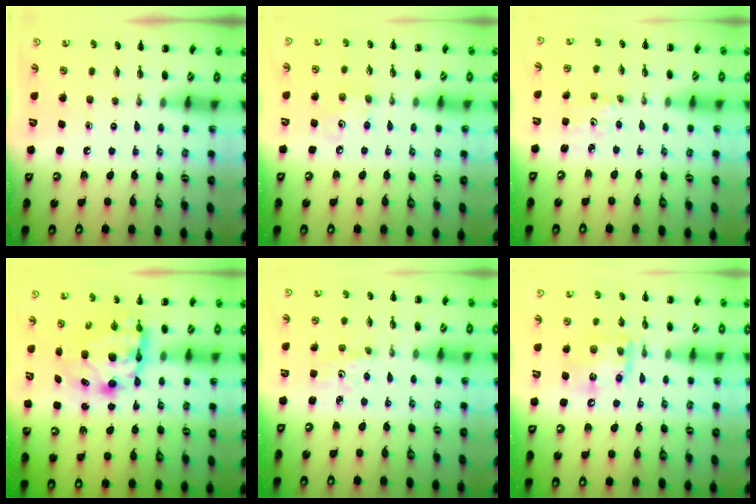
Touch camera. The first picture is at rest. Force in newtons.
{"total": 3.6, "press": 3.5, "slide": 0.9}
{"total": 1.5, "press": 1.5, "slide": 0.3}
{"total": 7.1, "press": 6.9, "slide": 1.7}
{"total": 2.4, "press": 2.3, "slide": 0.7}
{"total": 13.3, "press": 13.2, "slide": 1.6}